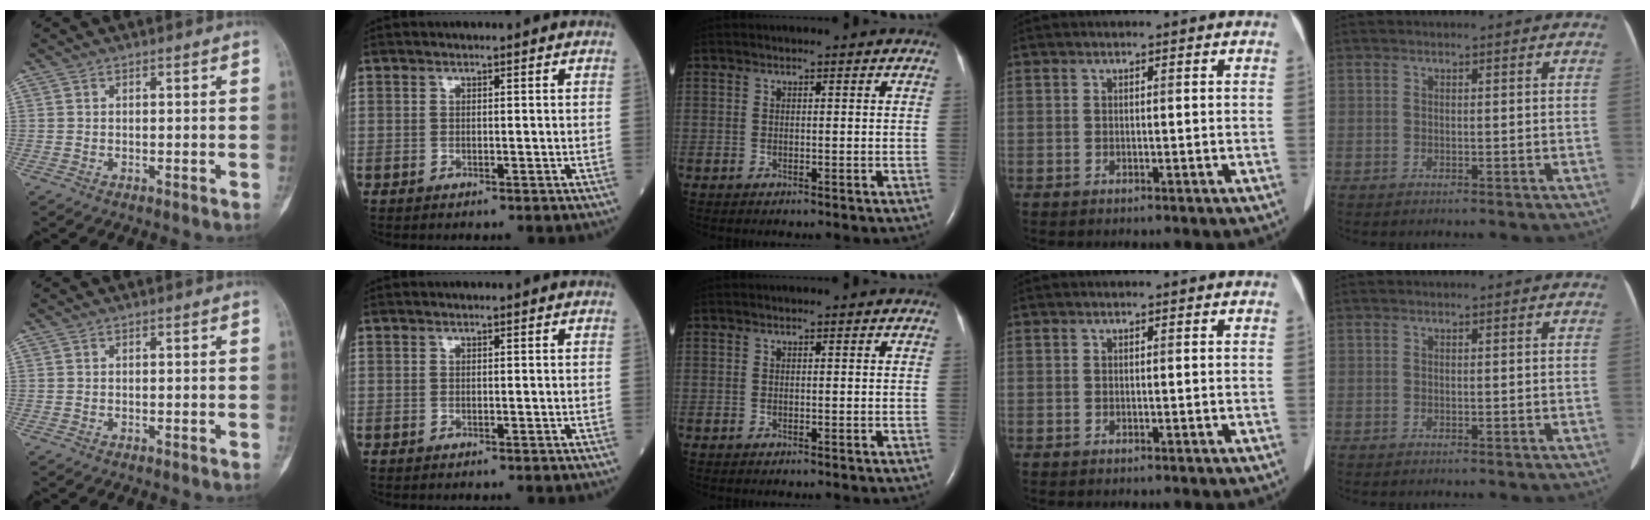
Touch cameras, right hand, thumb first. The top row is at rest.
{}